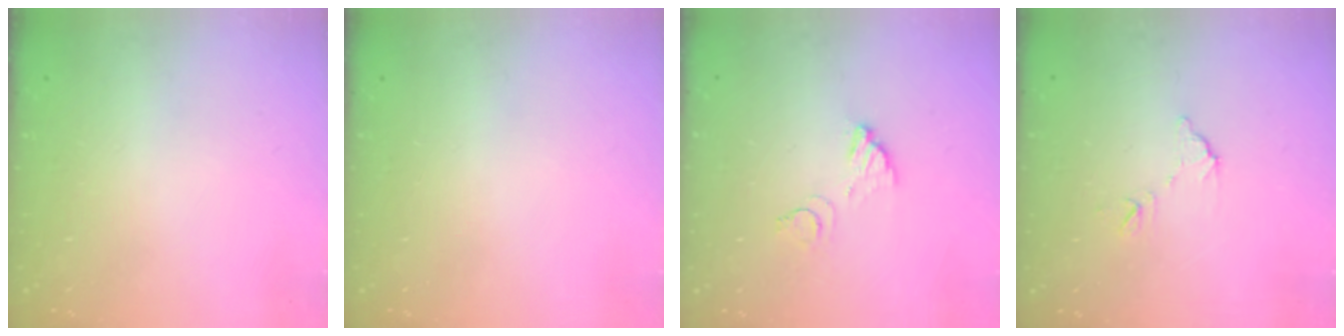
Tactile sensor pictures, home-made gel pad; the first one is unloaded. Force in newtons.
{"total": 0.0}
{"total": 4.1, "press": 4.1, "slide": 0.2}
{"total": 7.0, "press": 6.9, "slide": 0.3}